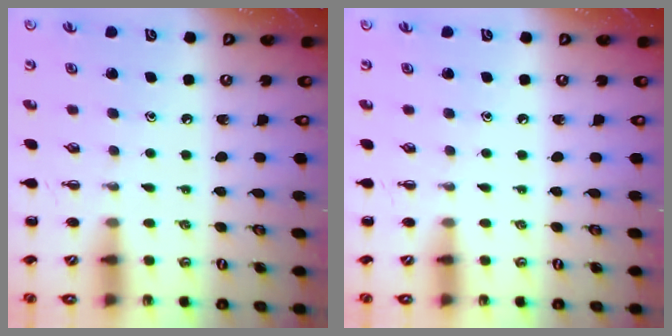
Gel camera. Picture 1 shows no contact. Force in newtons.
{"total": 0.0}